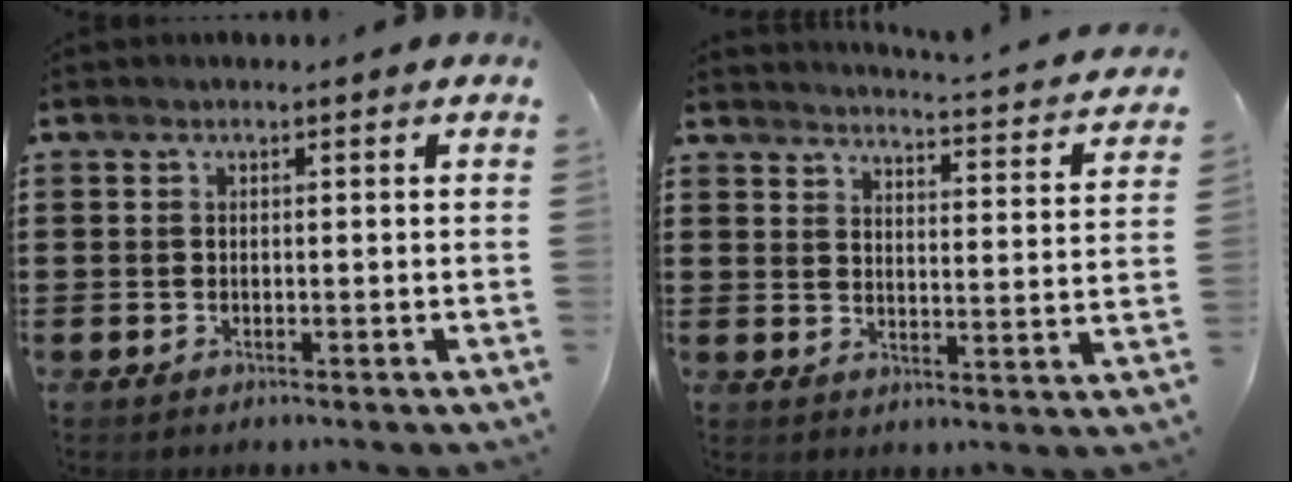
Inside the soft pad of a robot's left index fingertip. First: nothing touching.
{"total": 3.0, "force": [2.9, -0.5, 0.7], "torque": [-0.024, -0.035, 0.040]}